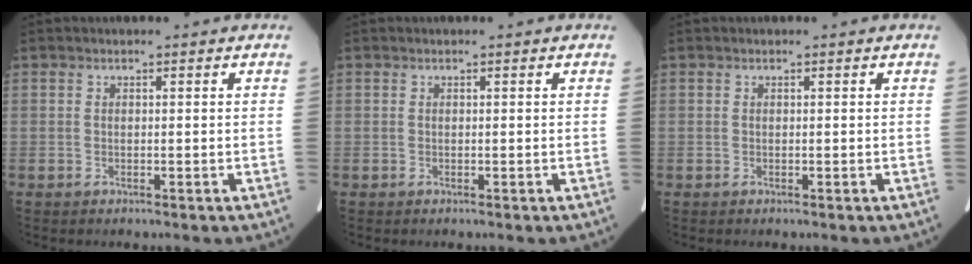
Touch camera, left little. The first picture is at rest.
{"total": 0.0}
{"total": 0.0}